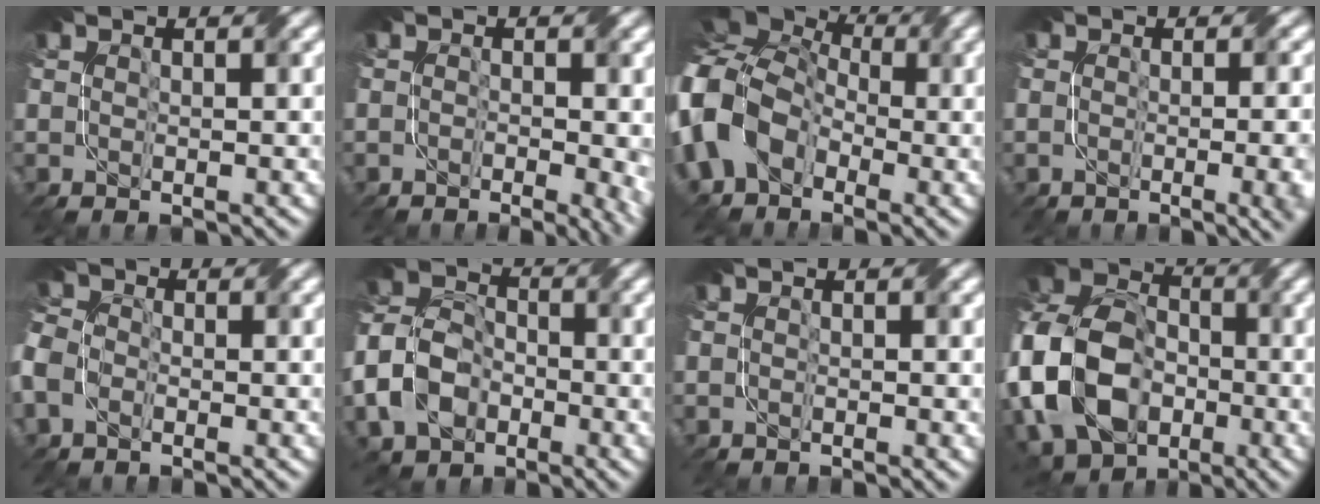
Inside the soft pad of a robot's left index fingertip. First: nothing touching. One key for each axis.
{"total": 5.3, "fx": -1.6, "fy": 2.3, "fz": 4.5, "tx": -0.024, "ty": -0.004, "tz": -0.022}
{"total": 11.7, "fx": -2.0, "fy": 9.4, "fz": 6.7, "tx": -0.149, "ty": -0.002, "tz": -0.051}
{"total": 6.8, "fx": -1.3, "fy": 3.5, "fz": 5.7, "tx": -0.014, "ty": 0.003, "tz": -0.010}
{"total": 4.6, "fx": -1.6, "fy": 3.7, "fz": 2.2, "tx": -0.050, "ty": 0.014, "tz": -0.036}
{"total": 6.0, "fx": -2.4, "fy": 4.9, "fz": 2.4, "tx": -0.054, "ty": 0.008, "tz": -0.056}
{"total": 0.5, "fx": -0.1, "fy": 0.2, "fz": 0.4, "tx": -0.004, "ty": -0.004, "tz": 0.000}
{"total": 14.2, "fx": -3.2, "fy": 10.8, "fz": 8.6, "tx": -0.205, "ty": 0.001, "tz": -0.074}